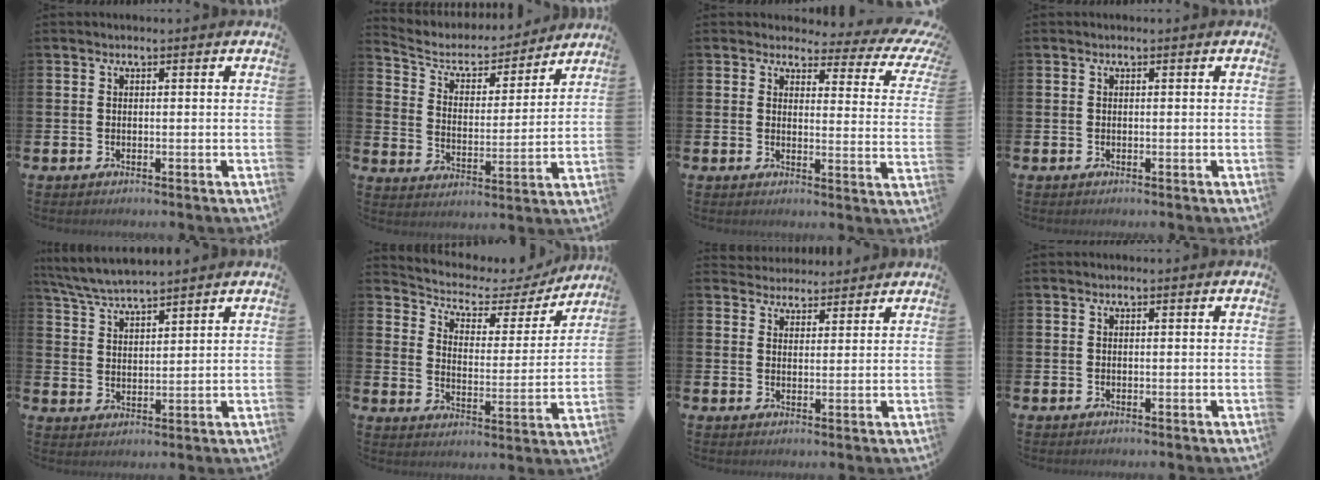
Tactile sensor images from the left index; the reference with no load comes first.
{"total": 6.0, "force": [5.4, 2.3, 1.3], "torque": [-0.057, -0.045, 0.089]}
{"total": 3.3, "force": [2.5, 1.7, 1.3], "torque": [-0.022, -0.031, 0.032]}
{"total": 0.0}
{"total": 5.3, "force": [5.2, 0.3, 1.1], "torque": [-0.046, -0.022, 0.095]}
{"total": 4.7, "force": [4.0, 2.2, 1.2], "torque": [-0.053, -0.031, 0.058]}
{"total": 3.4, "force": [3.2, 1.0, -0.4], "torque": [-0.003, -0.015, 0.059]}
{"total": 0.0}